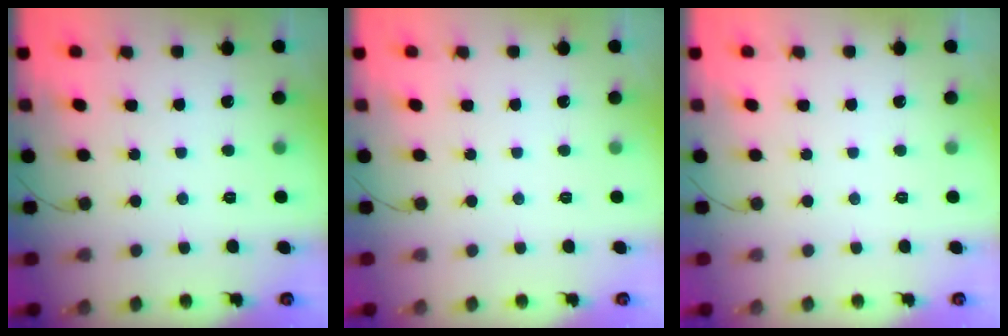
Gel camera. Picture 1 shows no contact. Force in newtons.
{"total": 0.0}
{"total": 0.0}